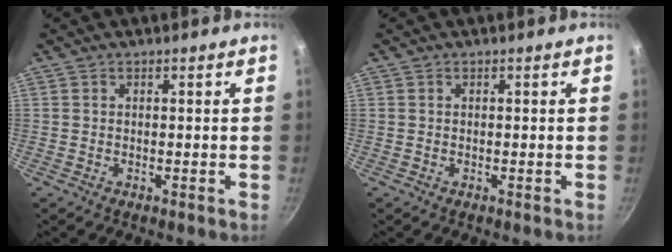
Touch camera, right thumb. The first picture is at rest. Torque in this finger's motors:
{"motor_torque": [-0.02, 0.03, 0.12, 0.04, 0.04]}